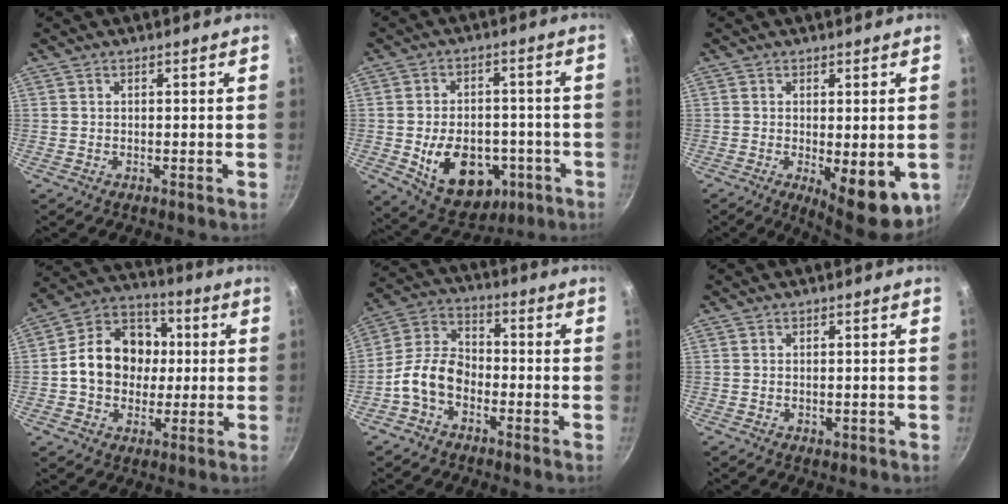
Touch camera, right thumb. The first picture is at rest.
{"total": 16.3, "force": [-4.4, 11.3, 10.8], "torque": [-0.135, 0.019, -0.045]}
{"total": 10.2, "force": [-2.2, 3.6, 9.3], "torque": [-0.106, -0.009, -0.016]}
{"total": 15.4, "force": [0.5, 12.5, 9.0], "torque": [-0.114, 0.026, -0.005]}
{"total": 9.4, "force": [-3.7, 6.3, 6.0], "torque": [-0.097, 0.043, -0.087]}
{"total": 0.8, "force": [-0.1, 0.5, 0.7], "torque": [-0.009, -0.001, -0.001]}